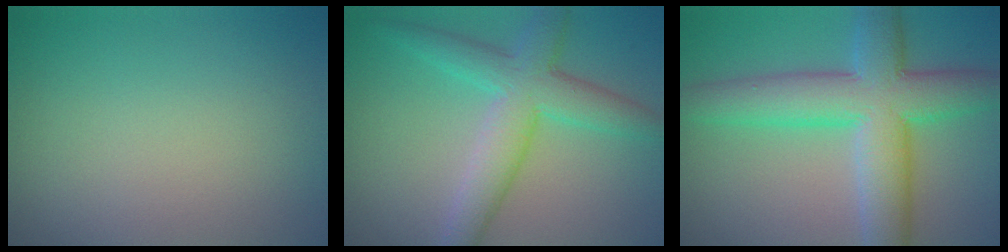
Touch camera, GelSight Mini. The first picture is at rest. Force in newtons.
{"total": 5.6, "press": 5.6, "slide": 0.2}
{"total": 8.0, "press": 8.0, "slide": 0.3}